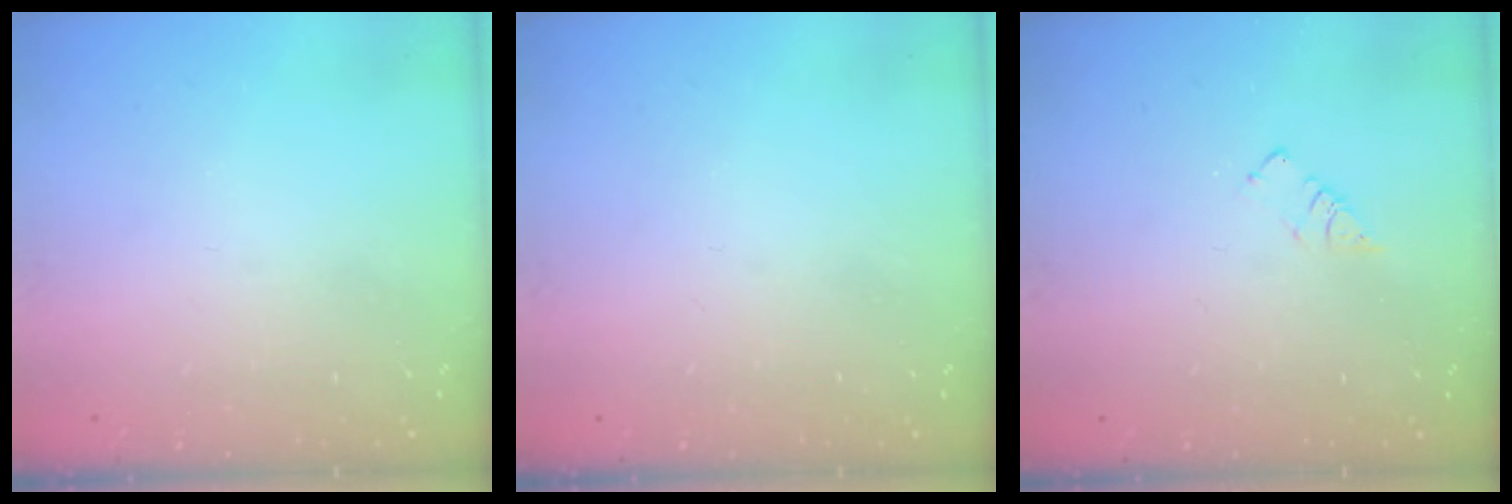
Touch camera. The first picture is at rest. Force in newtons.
{"total": 0.0}
{"total": 2.6, "press": 2.6, "slide": 0.3}